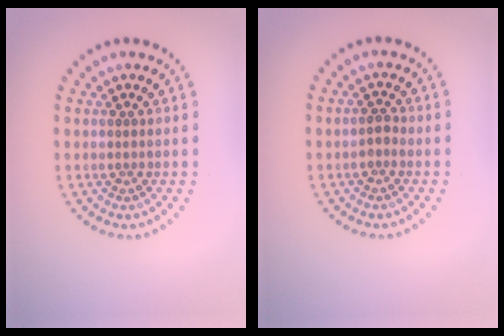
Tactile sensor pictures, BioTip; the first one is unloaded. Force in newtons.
{"total": 0.9, "press": 0.9, "slide": 0.3}